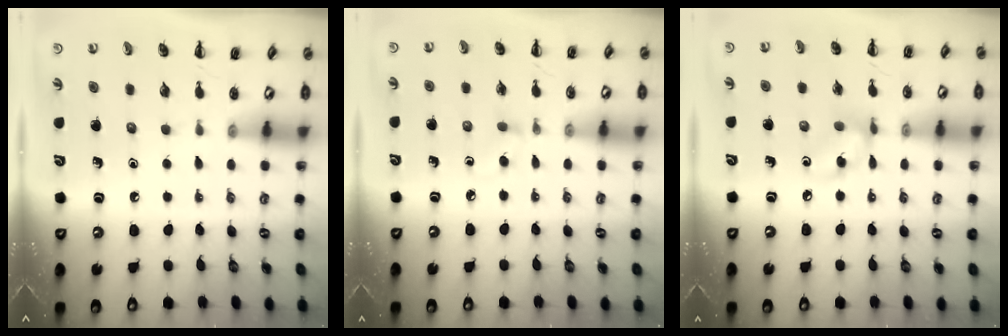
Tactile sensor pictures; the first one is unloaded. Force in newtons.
{"total": 3.6, "press": 3.3, "slide": 1.4}
{"total": 7.0, "press": 6.9, "slide": 0.3}